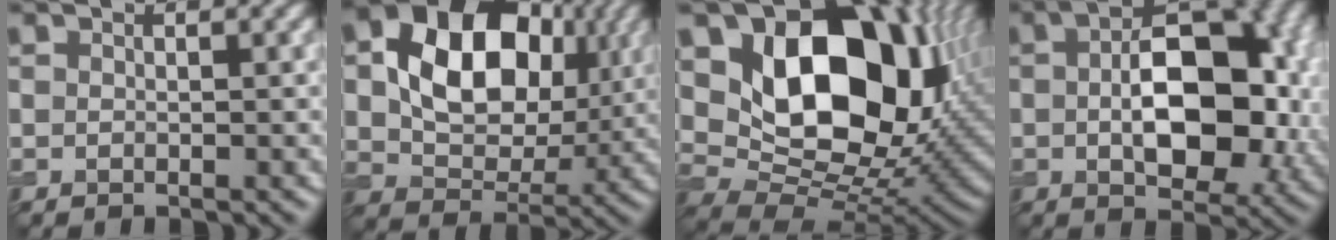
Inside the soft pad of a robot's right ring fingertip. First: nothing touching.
{"total": 12.6, "force": [3.2, 9.0, 8.2], "torque": [-0.128, 0.005, 0.051]}
{"total": 15.0, "force": [4.3, 10.3, 9.9], "torque": [-0.141, -0.007, 0.078]}
{"total": 10.6, "force": [0.1, 5.8, 8.9], "torque": [-0.131, 0.009, -0.001]}